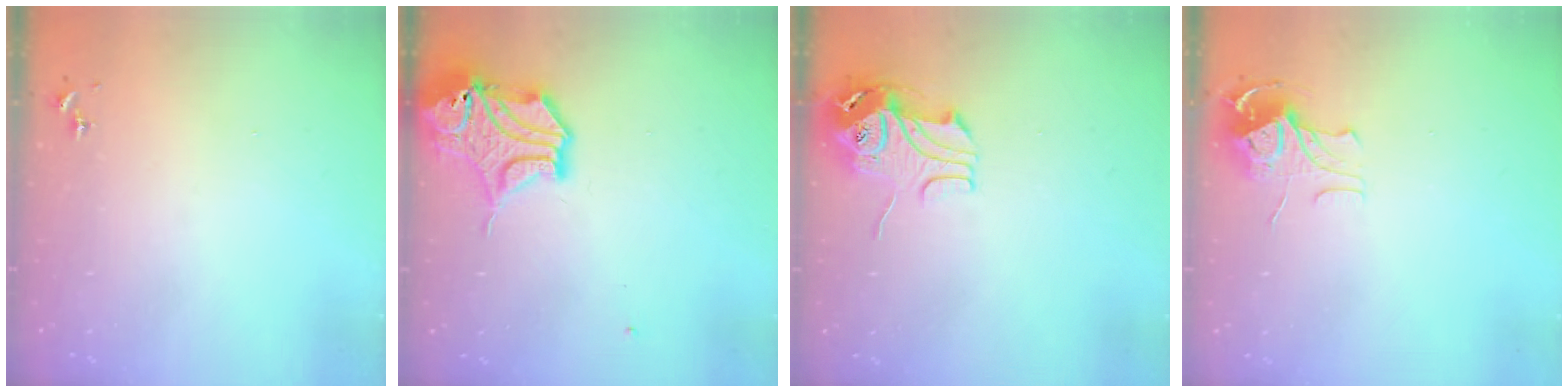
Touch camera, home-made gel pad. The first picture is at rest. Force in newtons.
{"total": 14.5, "press": 14.4, "slide": 2.2}
{"total": 10.9, "press": 10.9, "slide": 1.1}
{"total": 8.8, "press": 8.8, "slide": 0.7}